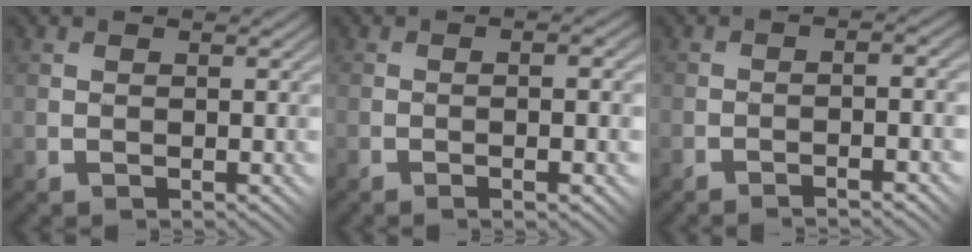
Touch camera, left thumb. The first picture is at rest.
{"total": 5.6, "force": [-1.8, 0.9, 5.3], "torque": [-0.066, 0.001, -0.018]}
{"total": 5.4, "force": [-2.9, 0.6, 4.5], "torque": [-0.057, 0.002, -0.041]}